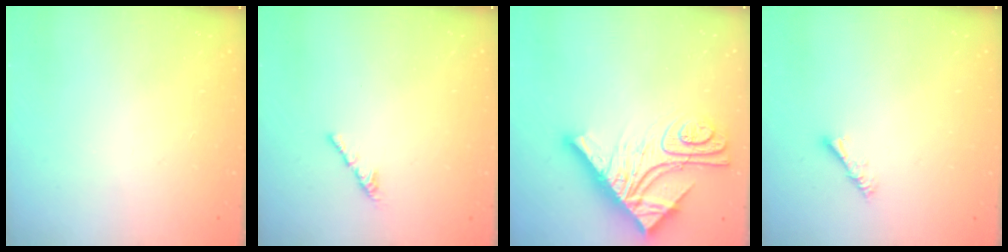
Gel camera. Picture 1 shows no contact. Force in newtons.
{"total": 2.1, "press": 2.0, "slide": 0.7}
{"total": 21.2, "press": 21.1, "slide": 1.8}
{"total": 3.6, "press": 3.5, "slide": 0.7}